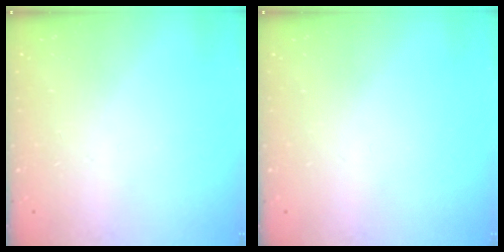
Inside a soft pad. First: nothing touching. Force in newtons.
{"total": 0.0}